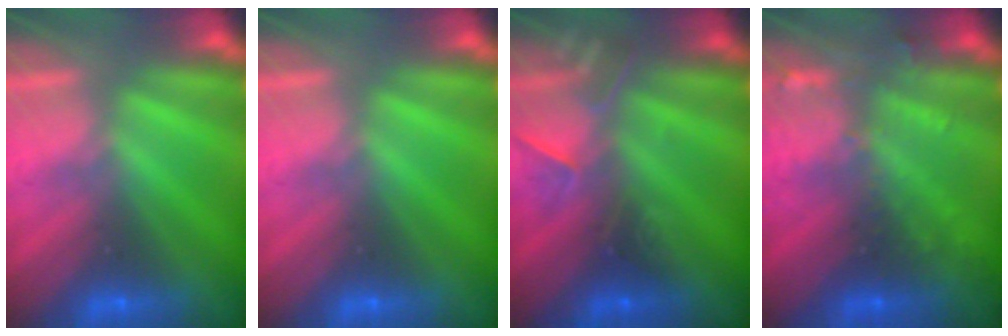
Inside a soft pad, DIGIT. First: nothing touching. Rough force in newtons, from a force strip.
{"total": 0.0}
{"total": 2.3}
{"total": 3.0}